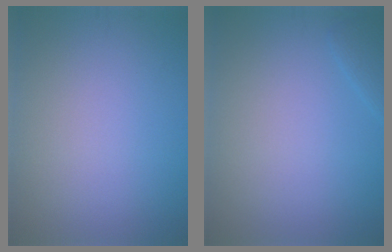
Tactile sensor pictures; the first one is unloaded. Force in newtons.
{"total": 1.1, "press": 1.1, "slide": 0.1}